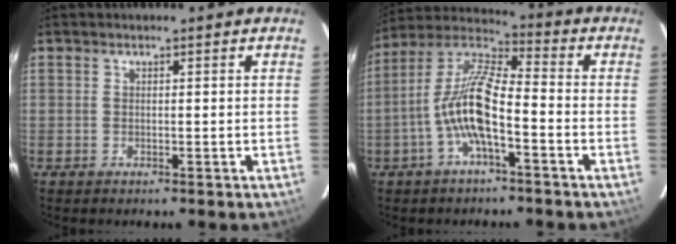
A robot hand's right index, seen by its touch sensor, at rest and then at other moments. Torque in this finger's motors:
{"motor_torque": [2.02, -0.12, 1.05, 0.13]}